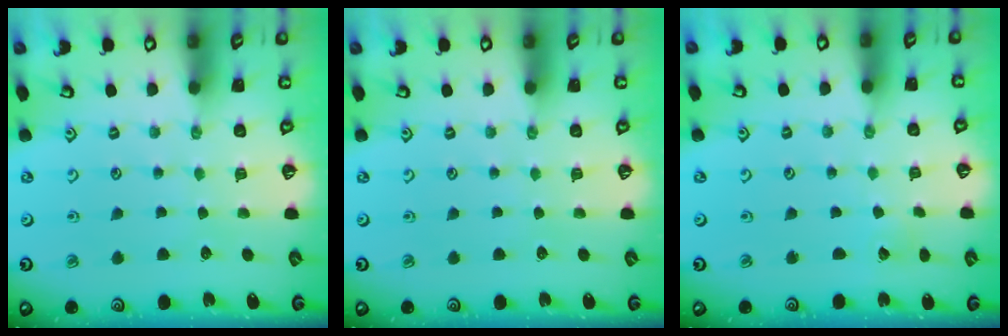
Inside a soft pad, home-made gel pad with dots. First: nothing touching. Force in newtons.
{"total": 0.0}
{"total": 2.8, "press": 2.8, "slide": 0.2}